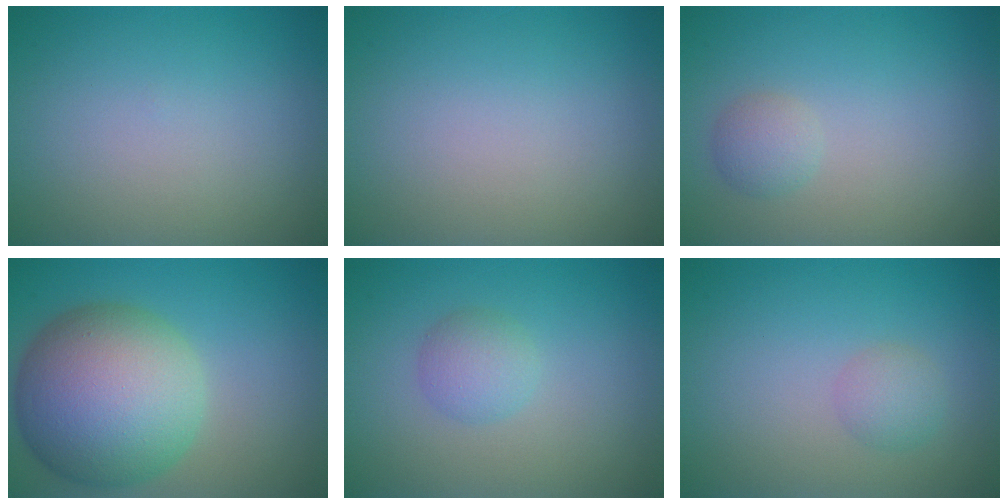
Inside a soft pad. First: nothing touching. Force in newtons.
{"total": 0.0}
{"total": 1.5, "press": 1.5, "slide": 0.0}
{"total": 12.4, "press": 12.4, "slide": 0.5}
{"total": 2.1, "press": 2.1, "slide": 0.1}
{"total": 1.7, "press": 1.7, "slide": 0.0}